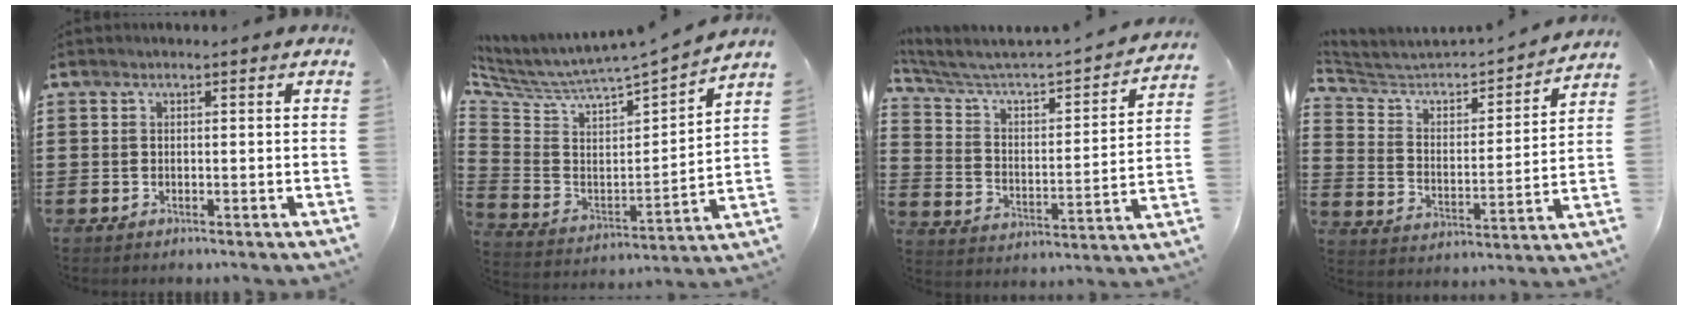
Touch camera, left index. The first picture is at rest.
{"total": 3.3, "force": [3.1, 0.9, 0.8], "torque": [-0.040, -0.047, 0.045]}
{"total": 3.6, "force": [3.1, 1.0, 1.7], "torque": [-0.056, -0.037, 0.038]}
{"total": 4.2, "force": [4.0, 1.1, 0.9], "torque": [-0.047, -0.036, 0.058]}